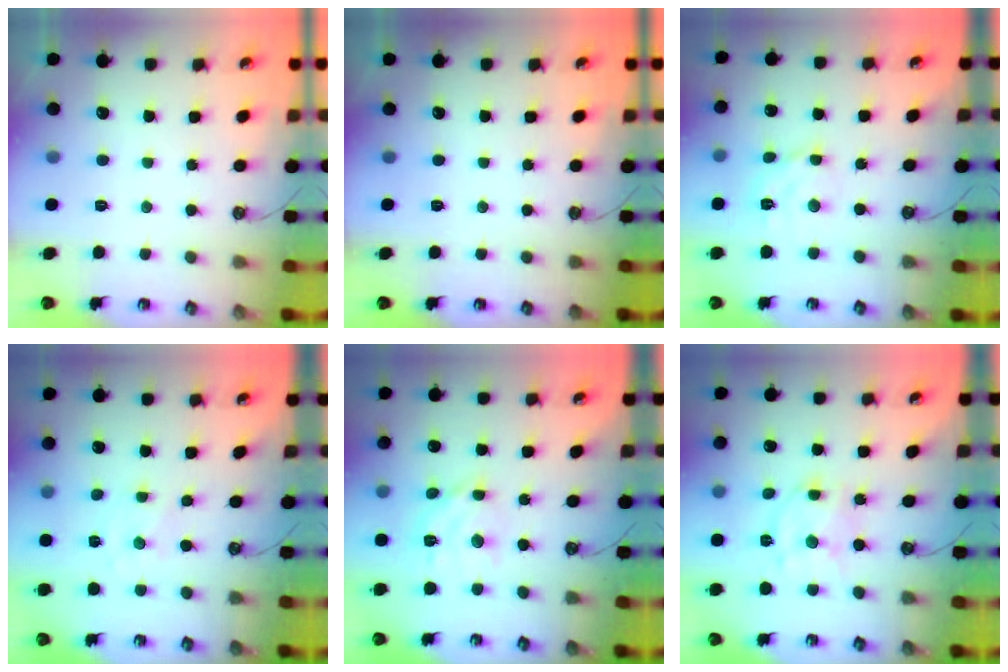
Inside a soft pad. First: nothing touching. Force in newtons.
{"total": 0.0}
{"total": 6.8, "press": 6.8, "slide": 0.5}
{"total": 0.0}
{"total": 11.1, "press": 11.1, "slide": 0.6}
{"total": 9.8, "press": 9.8, "slide": 0.8}